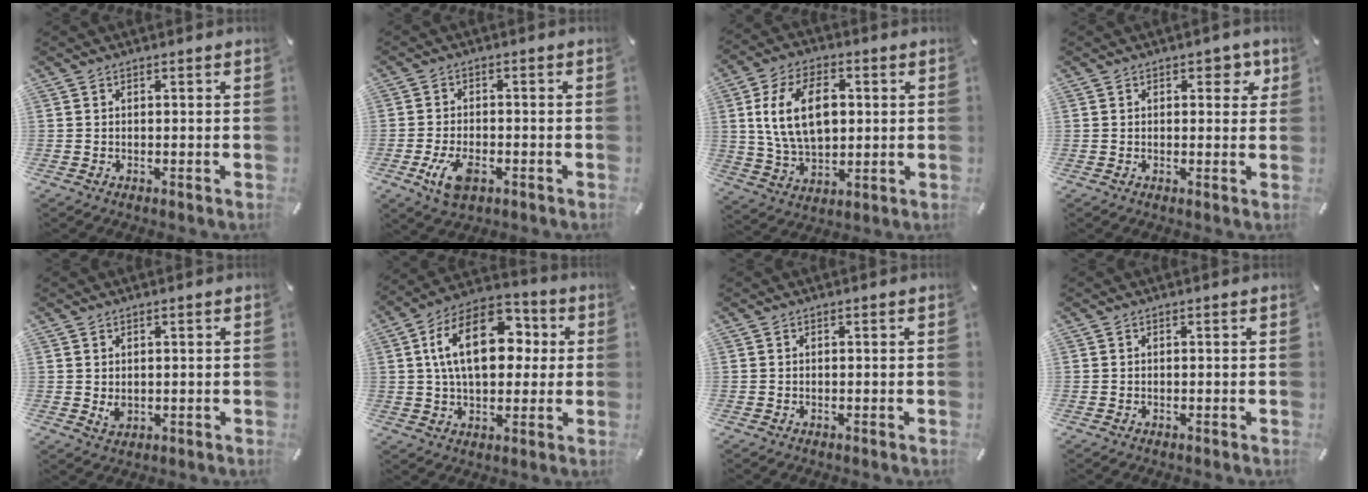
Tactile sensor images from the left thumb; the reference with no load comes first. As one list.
[{"total": 6.7, "force": [-2.8, 3.7, 4.9], "torque": [-0.115, 0.003, -0.055]}, {"total": 14.3, "force": [2.5, 9.2, 10.7], "torque": [-0.224, 0.007, 0.042]}, {"total": 3.5, "force": [1.4, 2.2, 2.3], "torque": [-0.018, -0.002, 0.015]}, {"total": 2.2, "force": [0.4, 1.8, 1.3], "torque": [-0.014, 0.000, 0.007]}, {"total": 18.6, "force": [3.9, 11.6, 14.0], "torque": [-0.253, 0.006, 0.064]}, {"total": 0.0}, {"total": 0.0}]